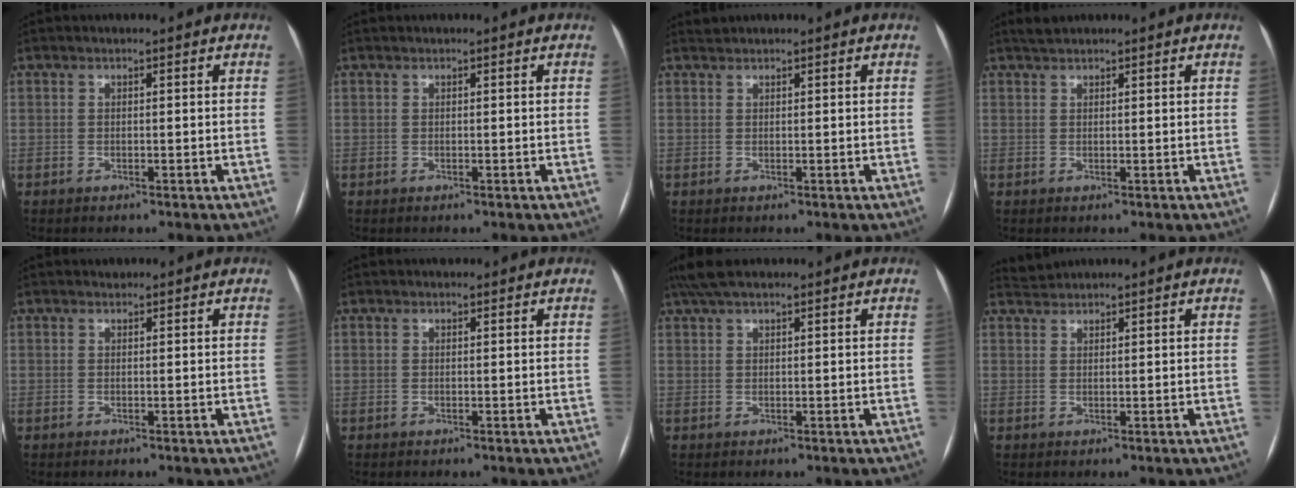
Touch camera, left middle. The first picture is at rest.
{"total": 0.0}
{"total": 0.7, "force": [0.6, -0.1, -0.2], "torque": [-0.004, 0.009, 0.017]}
{"total": 1.6, "force": [1.5, 0.3, 0.5], "torque": [-0.014, 0.012, 0.029]}
{"total": 0.6, "force": [0.5, 0.3, 0.0], "torque": [-0.005, 0.005, 0.008]}
{"total": 0.8, "force": [0.6, 0.5, 0.1], "torque": [-0.005, 0.008, 0.008]}
{"total": 5.4, "force": [4.3, 1.4, 3.0], "torque": [-0.060, 0.034, 0.080]}
{"total": 1.8, "force": [1.7, -0.3, -0.5], "torque": [-0.002, 0.011, 0.042]}